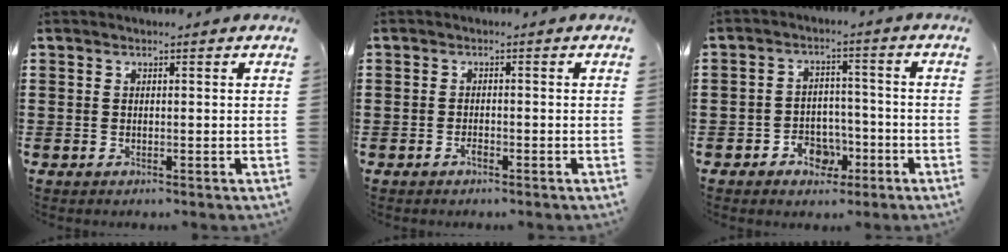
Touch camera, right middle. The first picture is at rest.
{"total": 1.0, "force": [-0.8, 0.4, 0.5], "torque": [-0.014, -0.003, -0.015]}
{"total": 5.2, "force": [-3.0, 3.4, 2.4], "torque": [-0.034, 0.008, -0.059]}